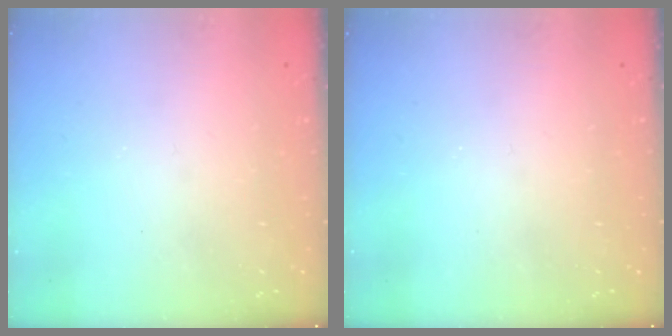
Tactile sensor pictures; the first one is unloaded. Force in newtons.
{"total": 0.0}